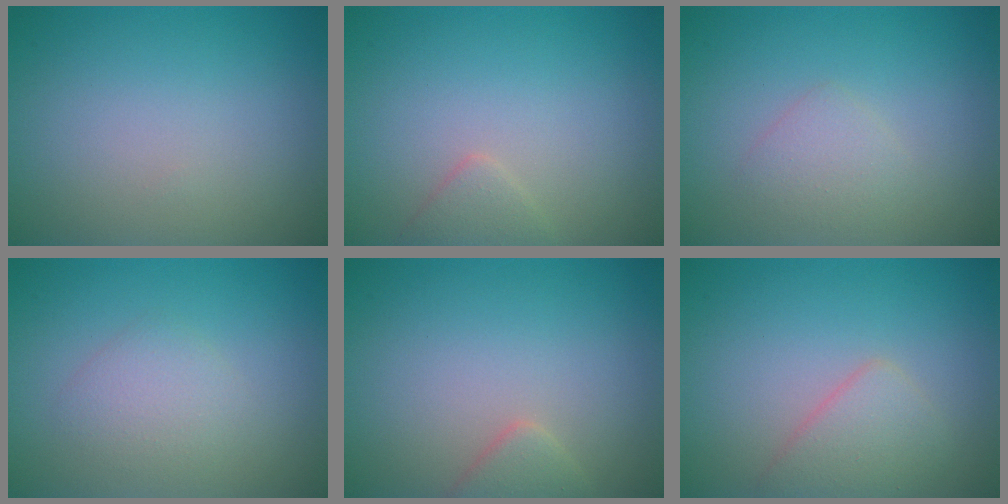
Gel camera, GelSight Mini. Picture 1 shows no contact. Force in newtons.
{"total": 1.3, "press": 1.3, "slide": 0.0}
{"total": 1.6, "press": 1.6, "slide": 0.1}
{"total": 2.1, "press": 2.1, "slide": 0.1}
{"total": 1.7, "press": 1.7, "slide": 0.1}
{"total": 2.5, "press": 2.5, "slide": 0.1}